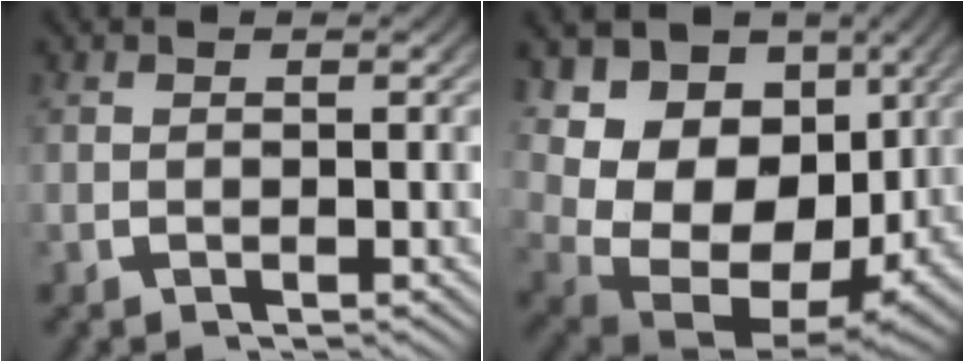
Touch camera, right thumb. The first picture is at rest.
{"total": 18.9, "force": [-0.9, 14.4, 12.2], "torque": [-0.255, -0.071, 0.005]}